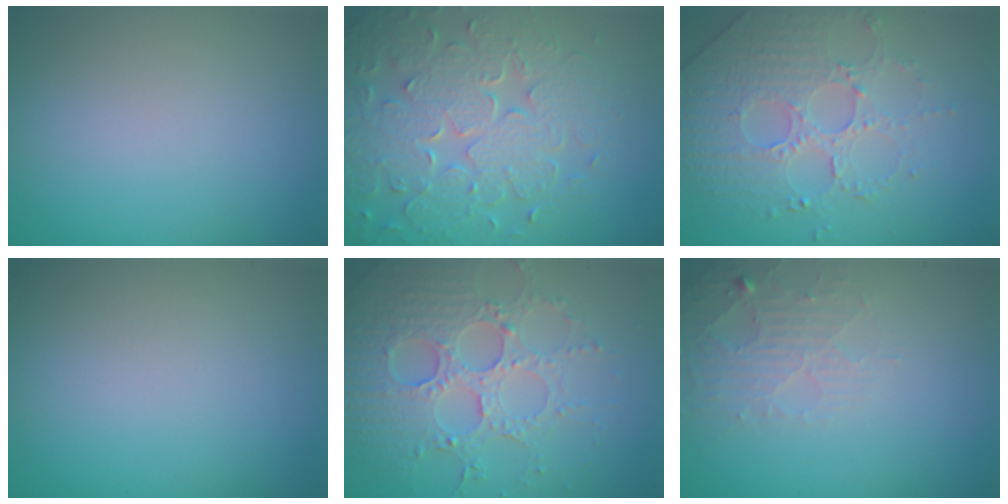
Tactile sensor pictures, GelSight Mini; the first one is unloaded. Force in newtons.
{"total": 8.0, "press": 5.8, "slide": 5.5}
{"total": 4.8, "press": 3.7, "slide": 3.0}
{"total": 0.0}
{"total": 5.1, "press": 4.5, "slide": 2.3}
{"total": 2.6, "press": 2.6, "slide": 0.4}